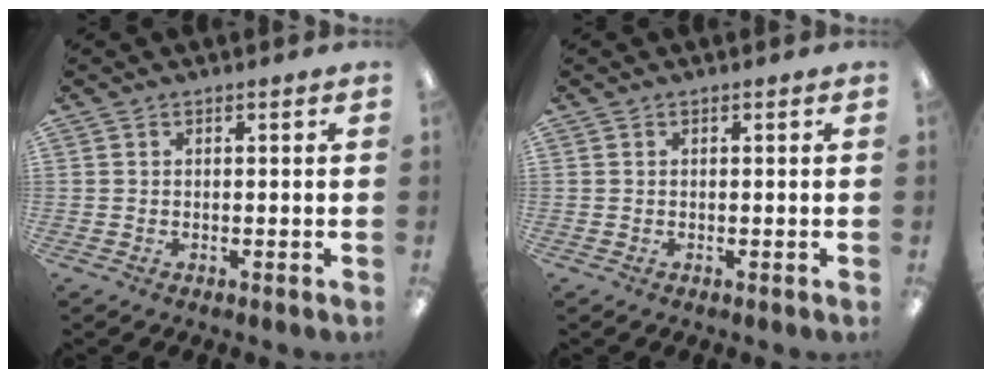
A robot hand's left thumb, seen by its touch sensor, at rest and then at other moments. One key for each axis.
{"total": 0.0}